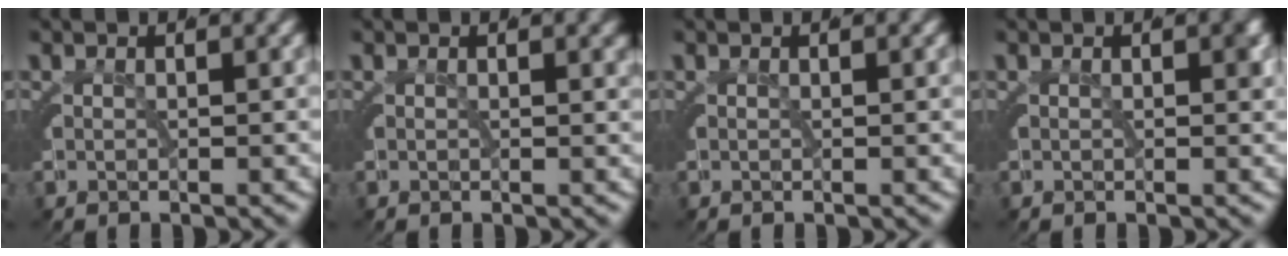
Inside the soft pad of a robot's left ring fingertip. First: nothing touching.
{"total": 0.6, "force": [0.2, 0.2, 0.5], "torque": [-0.003, -0.001, 0.003]}
{"total": 0.0}
{"total": 1.0, "force": [0.0, 0.5, 0.9], "torque": [-0.003, -0.001, -0.002]}